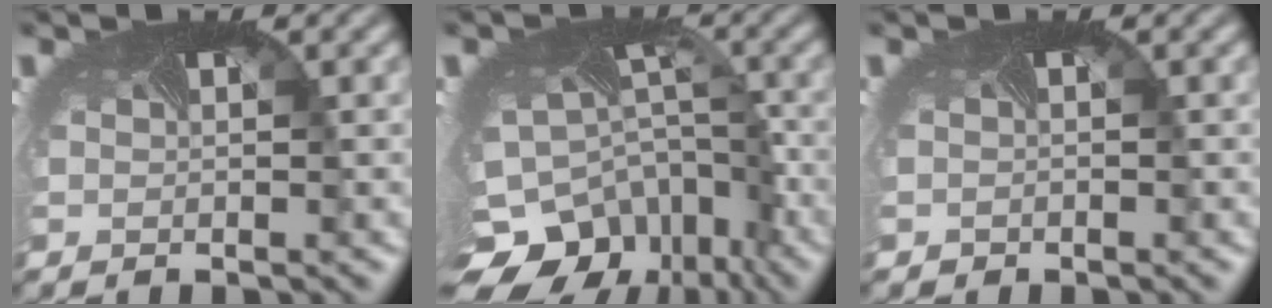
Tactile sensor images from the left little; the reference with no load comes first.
{"total": 13.6, "force": [-8.6, 8.9, 5.6], "torque": [-0.117, -0.040, -0.098]}
{"total": 0.9, "force": [-0.3, 0.8, -0.2], "torque": [0.010, -0.003, -0.005]}